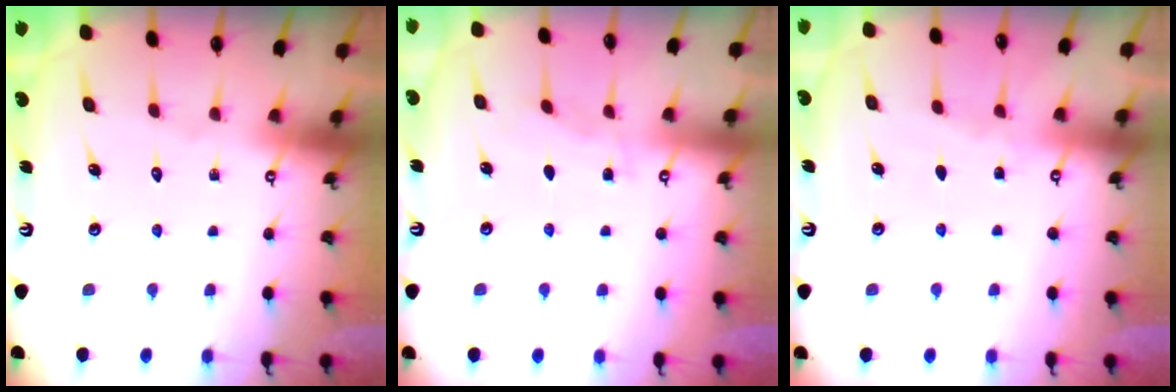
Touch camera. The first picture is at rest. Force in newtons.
{"total": 2.8, "press": 2.8, "slide": 0.3}
{"total": 2.7, "press": 2.7, "slide": 0.4}